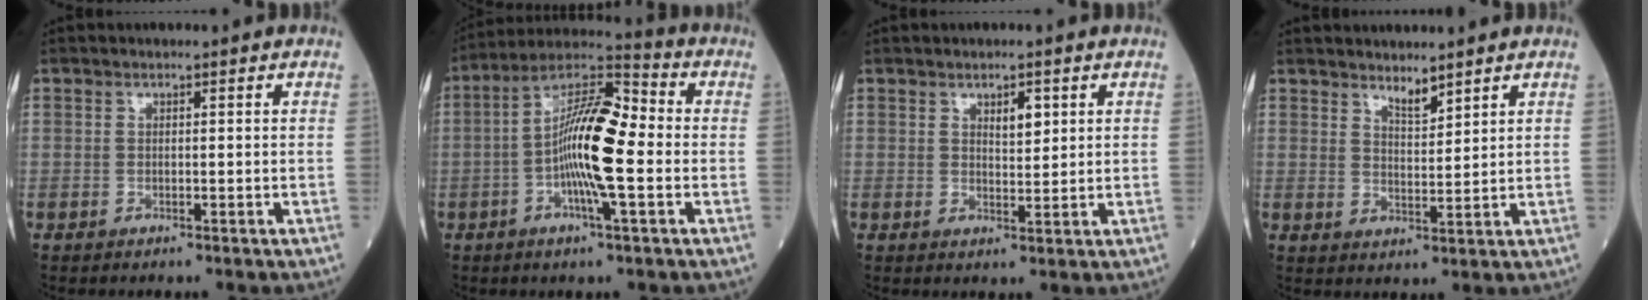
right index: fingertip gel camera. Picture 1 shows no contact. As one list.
[{"total": 13.2, "force": [-1.7, 2.3, 12.8], "torque": [-0.235, 0.019, -0.037]}, {"total": 2.6, "force": [1.3, 0.9, 2.0], "torque": [-0.033, -0.002, 0.023]}, {"total": 2.8, "force": [2.6, 0.3, 1.2], "torque": [-0.025, -0.010, 0.051]}]